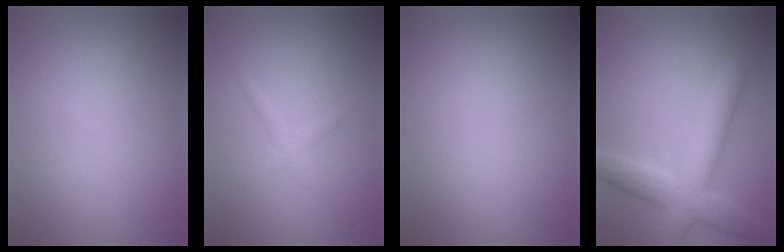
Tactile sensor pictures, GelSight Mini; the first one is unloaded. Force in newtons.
{"total": 1.2, "press": 1.2, "slide": 0.0}
{"total": 0.0}
{"total": 6.3, "press": 6.3, "slide": 0.3}